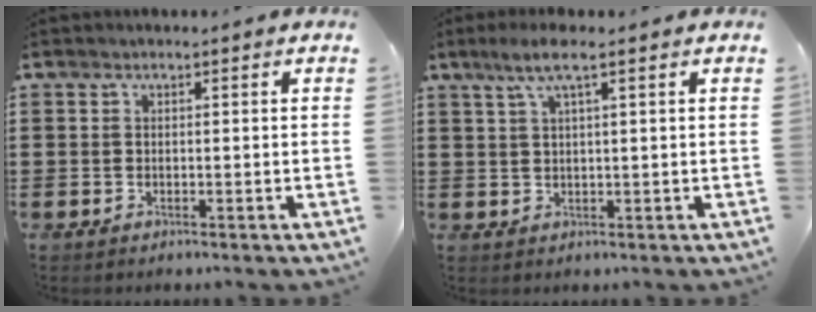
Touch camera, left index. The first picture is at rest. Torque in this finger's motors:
{"motor_torque": [0.12, -0.14, 0.36, 0.11]}